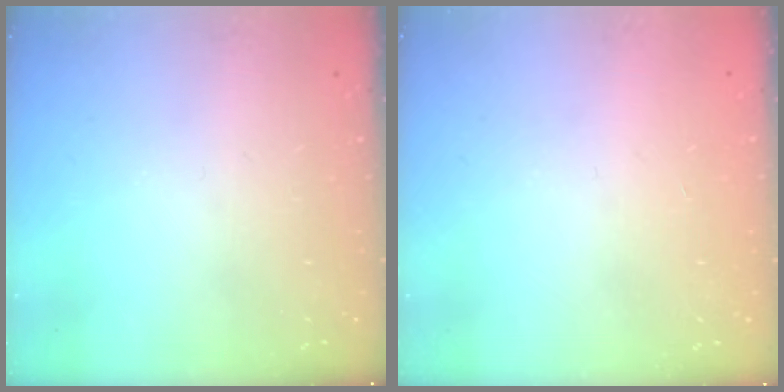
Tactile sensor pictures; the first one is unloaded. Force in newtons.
{"total": 1.0, "press": 0.9, "slide": 0.2}